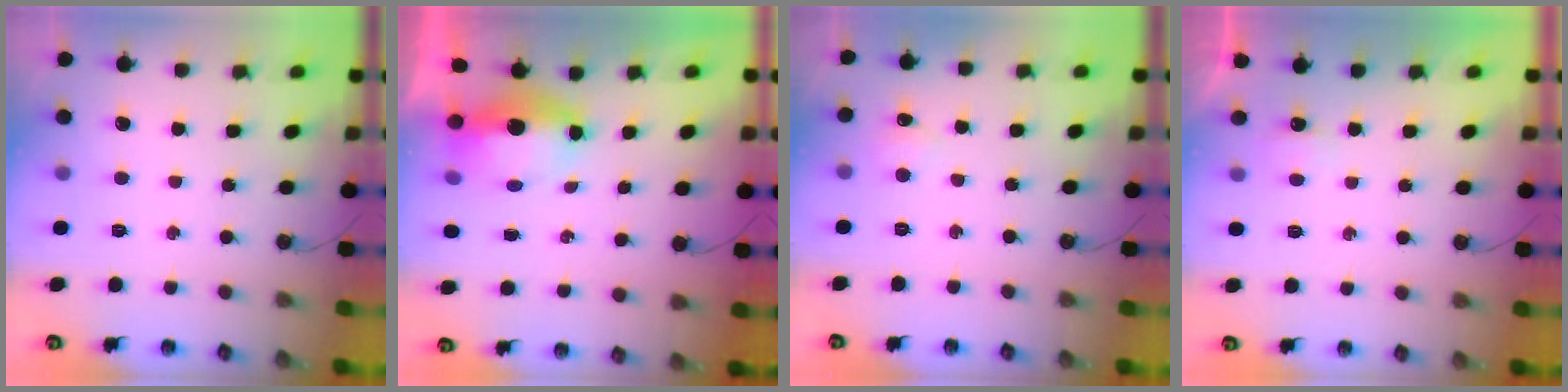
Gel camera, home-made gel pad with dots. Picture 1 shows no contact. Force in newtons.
{"total": 7.1, "press": 7.0, "slide": 0.8}
{"total": 4.4, "press": 4.4, "slide": 0.6}
{"total": 2.6, "press": 2.6, "slide": 0.4}